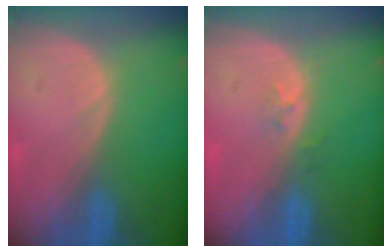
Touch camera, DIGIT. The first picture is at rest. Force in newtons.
{"total": 1.6, "press": 1.2, "slide": 1.0}